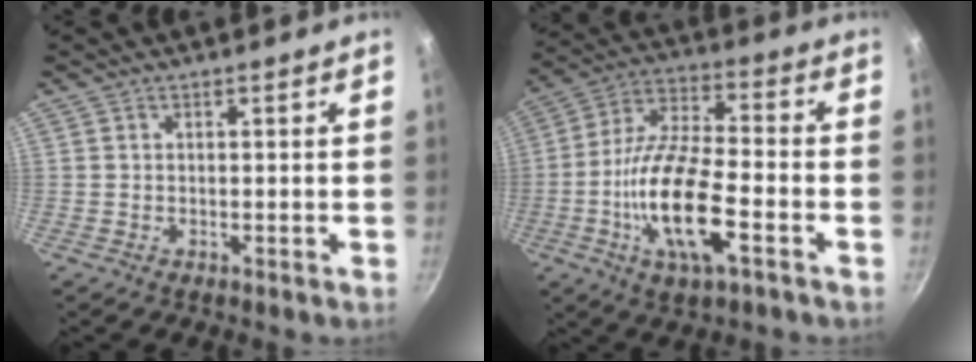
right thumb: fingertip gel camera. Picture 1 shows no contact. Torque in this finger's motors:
{"motor_torque": [2.63, 2.38, 2.03, -0.61, 0.66]}